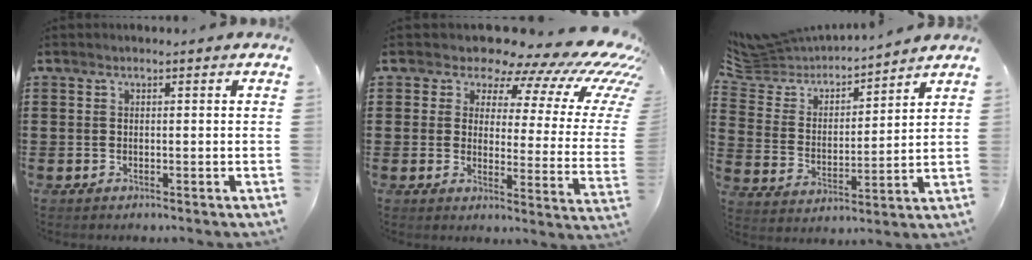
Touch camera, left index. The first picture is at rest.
{"total": 11.2, "force": [9.0, 3.5, 5.6], "torque": [-0.102, -0.071, 0.148]}
{"total": 4.9, "force": [4.6, 1.5, 0.1], "torque": [-0.045, -0.037, 0.072]}